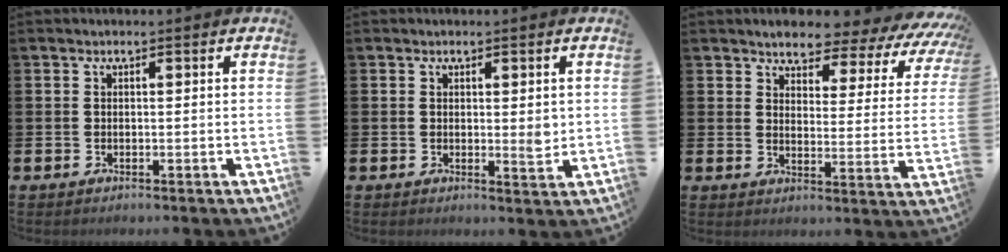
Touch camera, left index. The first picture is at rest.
{"total": 1.8, "force": [0.2, 0.7, 1.7], "torque": [-0.012, -0.008, -0.001]}
{"total": 4.4, "force": [4.1, 1.3, 1.1], "torque": [-0.033, -0.042, 0.060]}